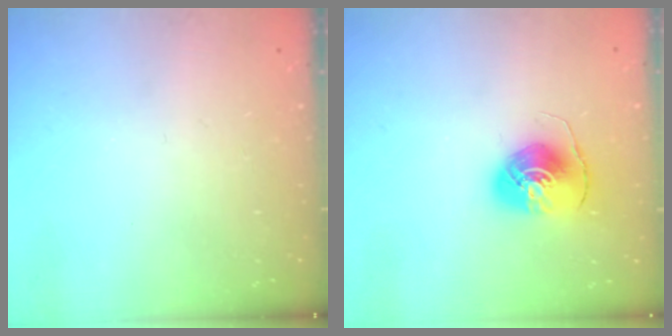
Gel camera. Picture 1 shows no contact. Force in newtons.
{"total": 8.8, "press": 8.7, "slide": 0.7}